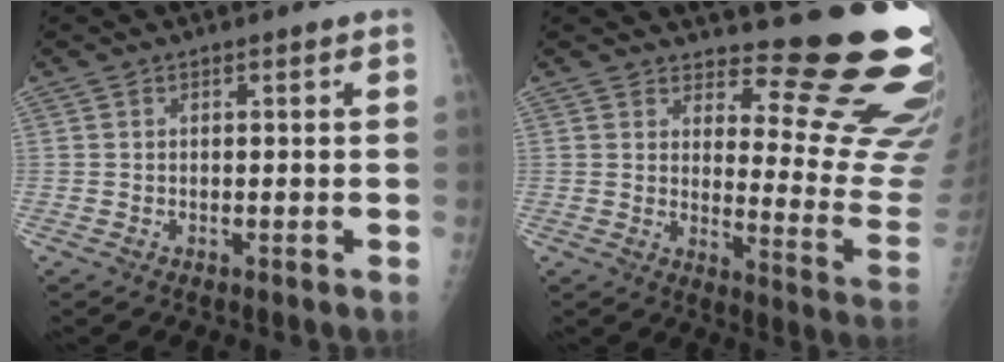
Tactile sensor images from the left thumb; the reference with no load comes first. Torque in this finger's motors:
{"motor_torque": [0.80, 0.51, 0.93, -1.59, 0.19]}